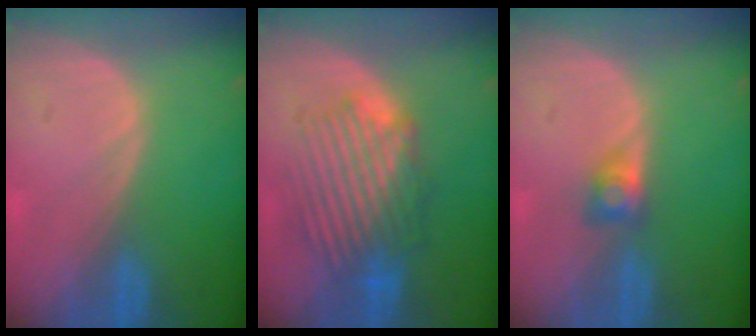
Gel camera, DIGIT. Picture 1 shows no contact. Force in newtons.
{"total": 8.6, "press": 8.2, "slide": 2.6}
{"total": 2.7, "press": 2.5, "slide": 1.1}